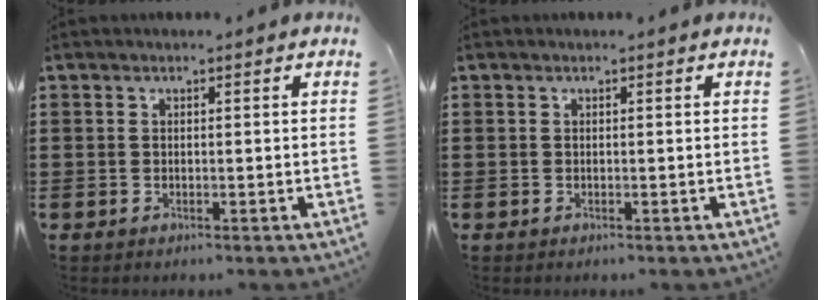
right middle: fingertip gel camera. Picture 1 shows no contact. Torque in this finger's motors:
{"motor_torque": [-0.12, 0.04, 0.05, 0.01]}